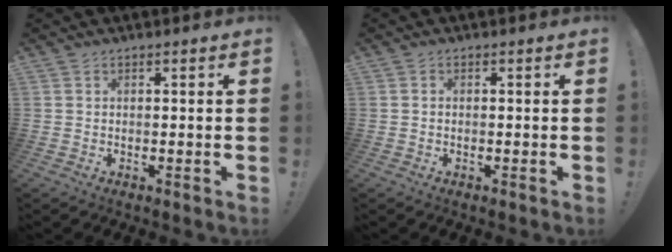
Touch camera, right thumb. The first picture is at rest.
{"total": 0.0}